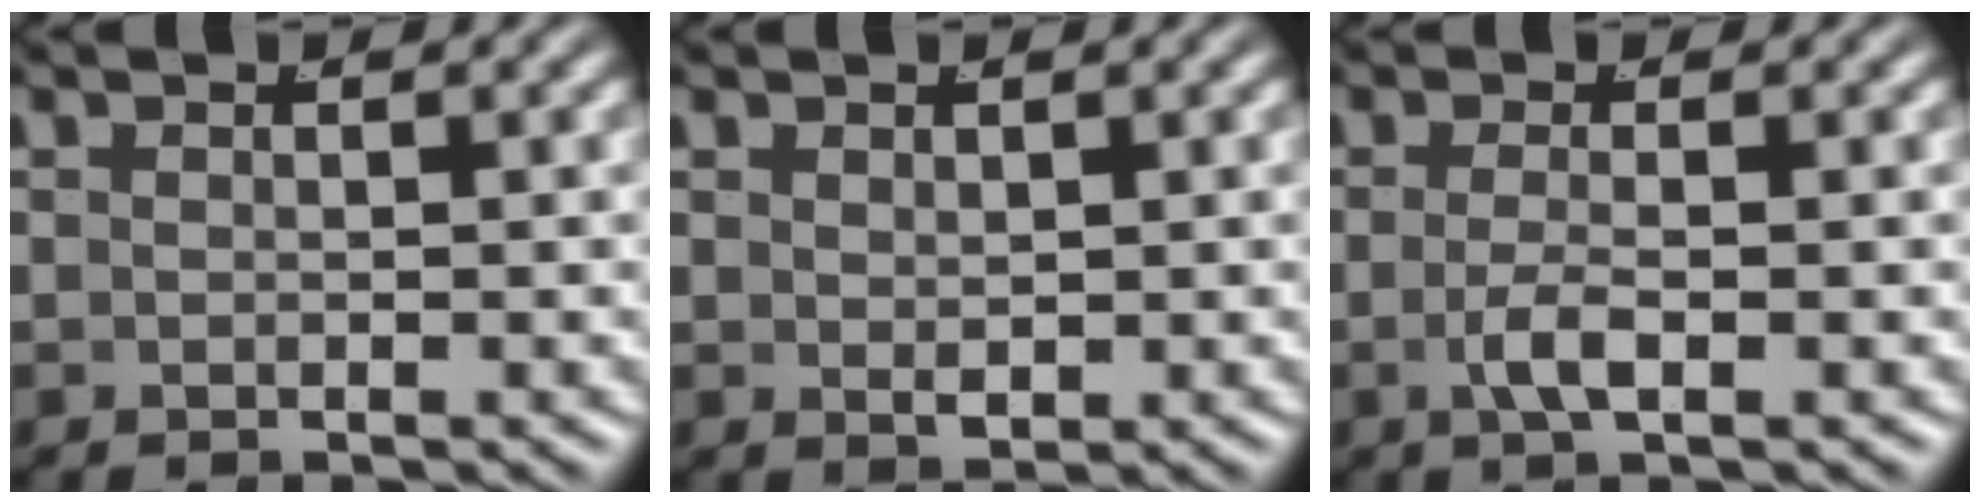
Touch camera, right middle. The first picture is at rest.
{"total": 0.9, "force": [0.3, 0.1, 0.8], "torque": [-0.007, -0.010, 0.017]}
{"total": 2.0, "force": [-0.9, -0.1, 1.8], "torque": [-0.035, -0.013, -0.011]}